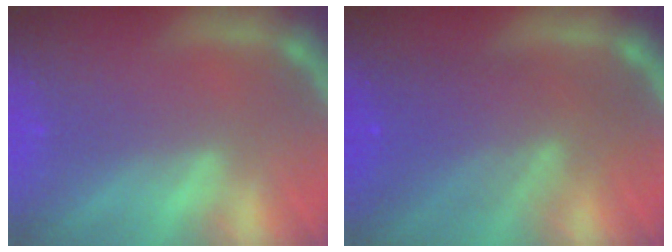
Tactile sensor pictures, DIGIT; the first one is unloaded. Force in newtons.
{"total": 8.0}